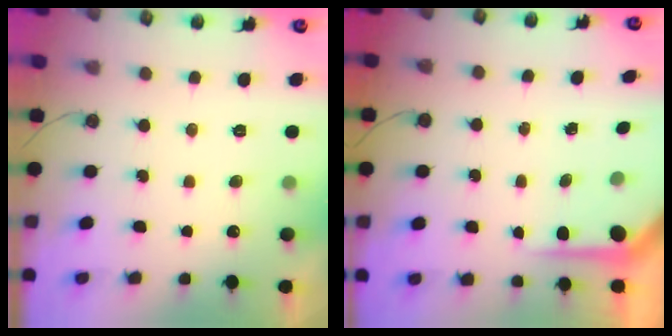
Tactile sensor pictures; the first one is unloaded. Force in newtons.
{"total": 4.7, "press": 4.6, "slide": 0.7}